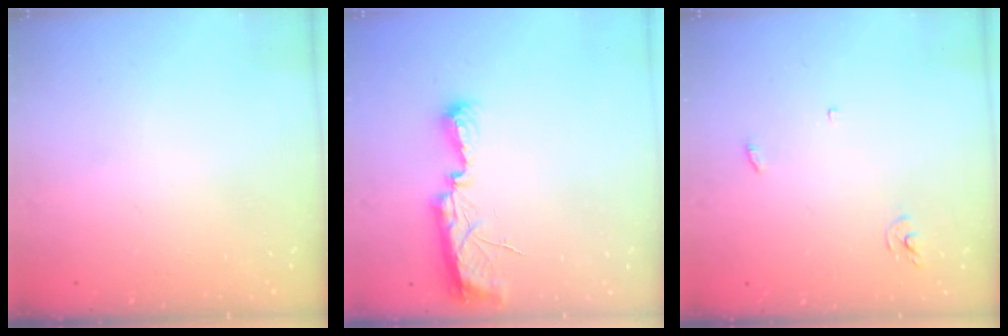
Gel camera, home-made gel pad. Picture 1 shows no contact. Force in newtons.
{"total": 10.0, "press": 8.9, "slide": 4.5}
{"total": 3.3, "press": 3.2, "slide": 0.3}